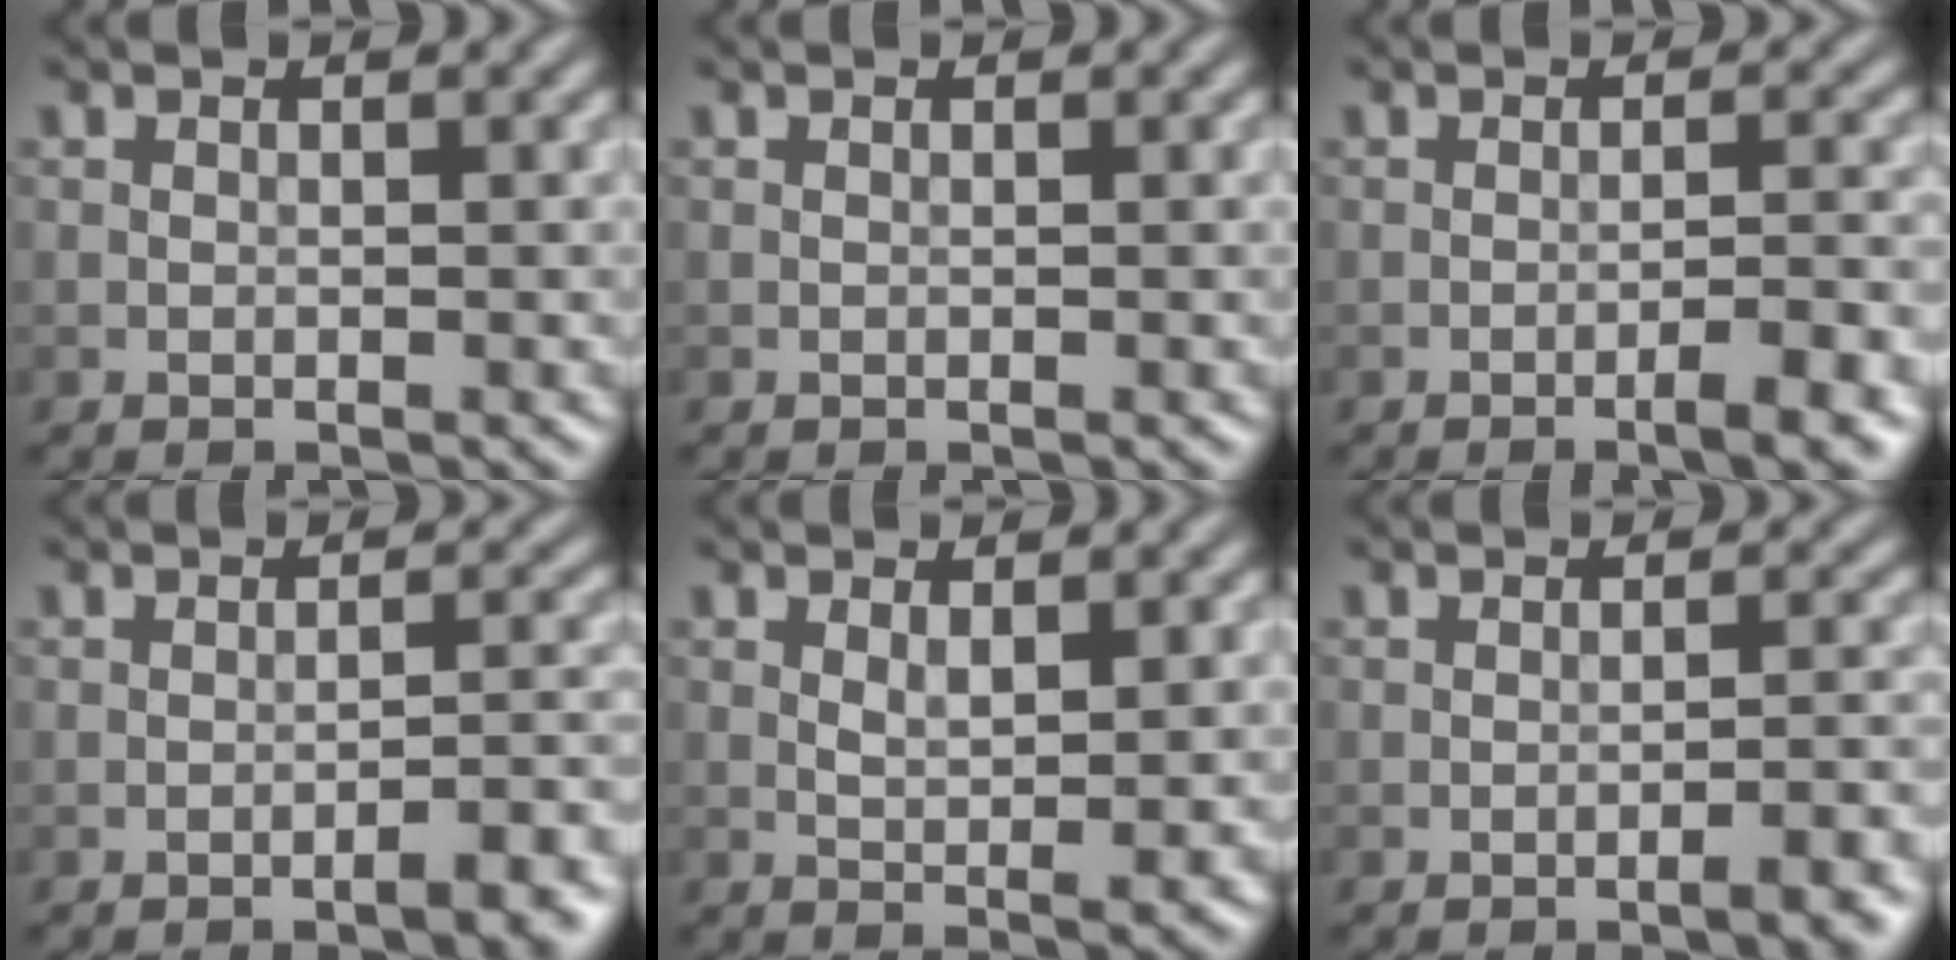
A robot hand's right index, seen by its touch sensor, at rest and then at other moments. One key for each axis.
{"total": 0.0}
{"total": 3.8, "fx": -1.9, "fy": 0.7, "fz": 3.2, "tx": -0.044, "ty": 0.008, "tz": -0.034}
{"total": 3.3, "fx": -1.9, "fy": 0.6, "fz": 2.5, "tx": -0.032, "ty": 0.012, "tz": -0.034}
{"total": 2.0, "fx": 0.6, "fy": 0.5, "fz": 1.8, "tx": -0.035, "ty": -0.005, "tz": 0.015}
{"total": 3.0, "fx": -1.6, "fy": 0.5, "fz": 2.5, "tx": -0.032, "ty": 0.010, "tz": -0.030}